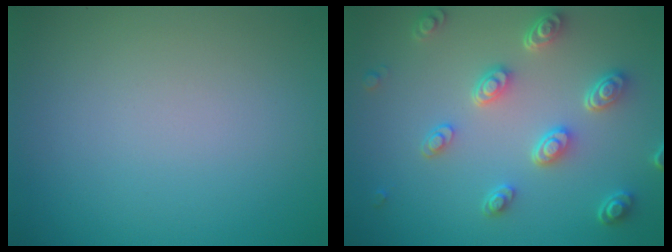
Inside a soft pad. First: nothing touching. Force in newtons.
{"total": 4.7, "press": 3.7, "slide": 2.9}